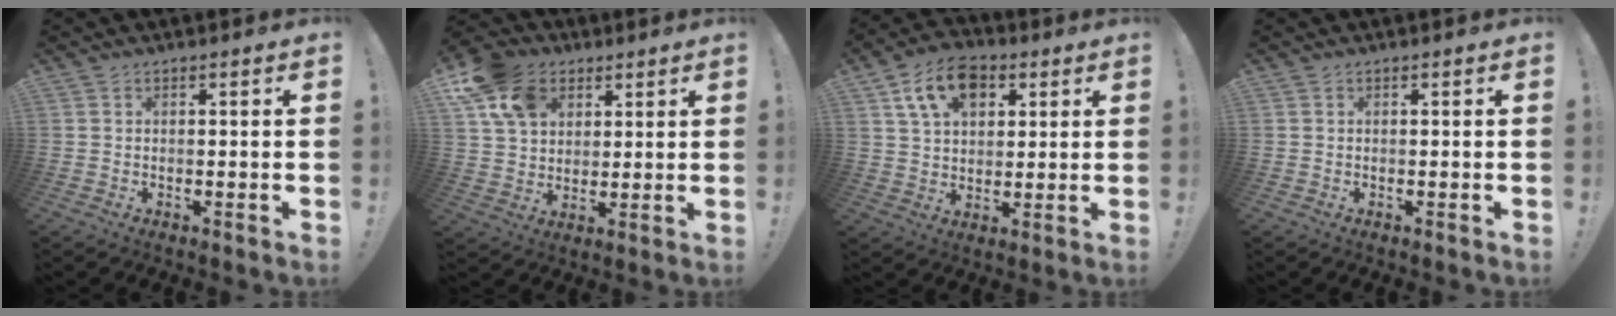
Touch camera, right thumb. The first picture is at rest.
{"total": 14.1, "force": [6.5, 10.5, 6.7], "torque": [-0.114, -0.022, 0.133]}
{"total": 13.1, "force": [5.7, 9.1, 7.6], "torque": [-0.126, -0.004, 0.109]}
{"total": 0.0}